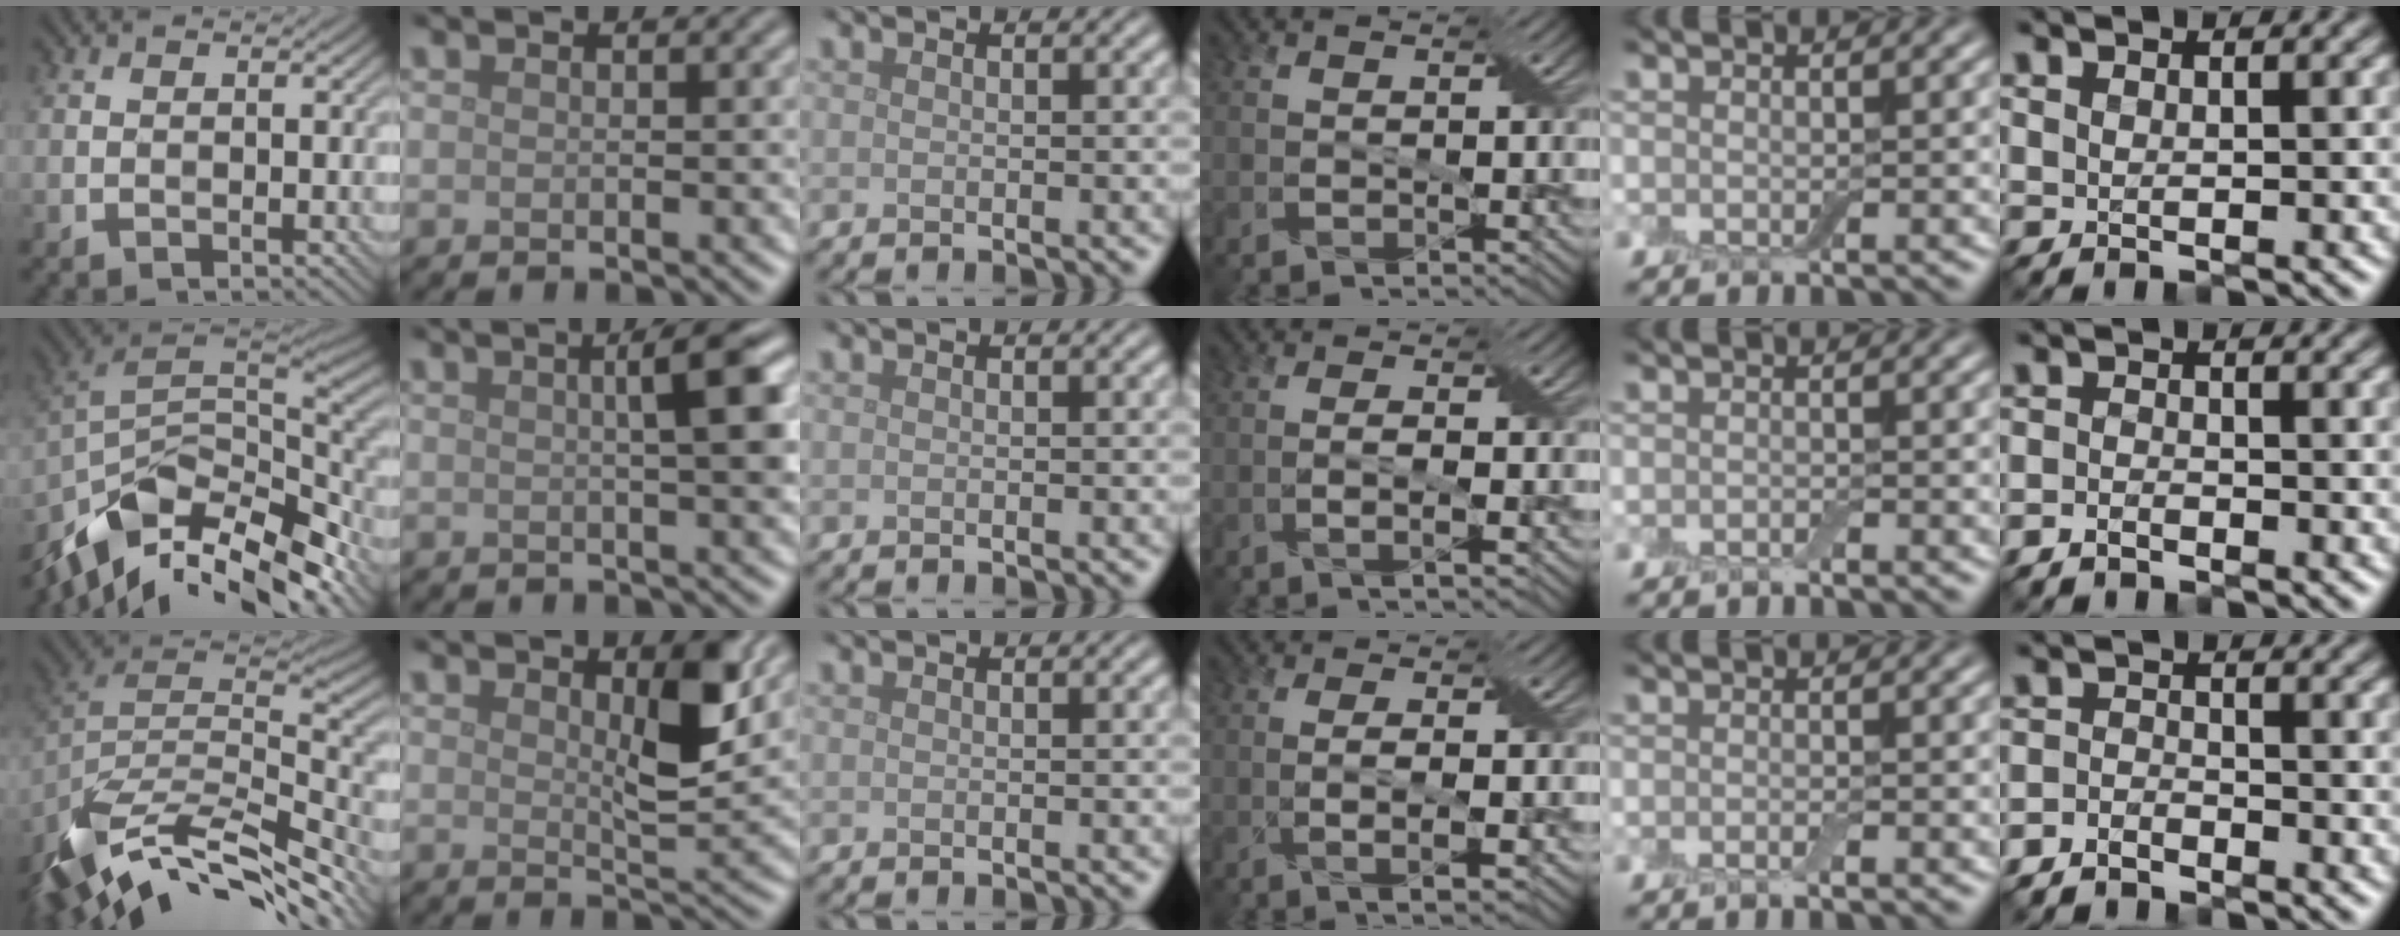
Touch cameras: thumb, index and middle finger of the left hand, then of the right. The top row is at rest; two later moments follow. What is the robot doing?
{"motion": "wrap", "object": "bandage"}